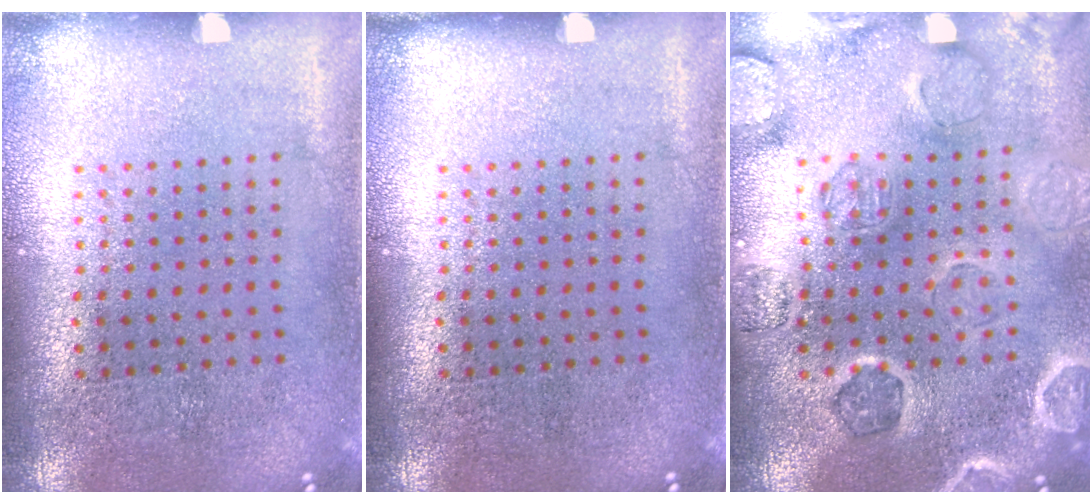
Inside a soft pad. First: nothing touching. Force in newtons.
{"total": 0.0}
{"total": 1.6, "press": 1.6, "slide": 0.2}